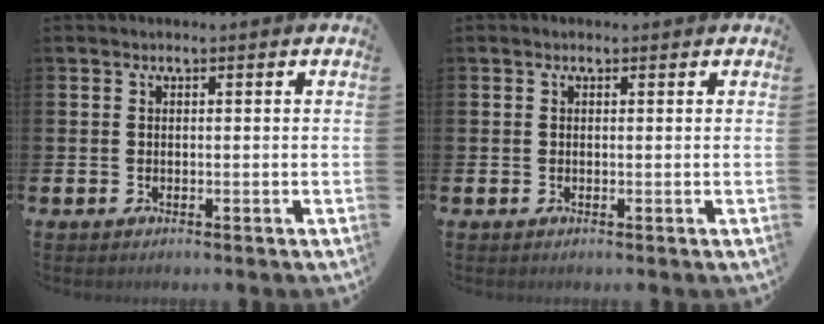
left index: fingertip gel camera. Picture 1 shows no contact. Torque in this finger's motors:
{"motor_torque": [1.03, -1.11, 0.20, 0.04]}